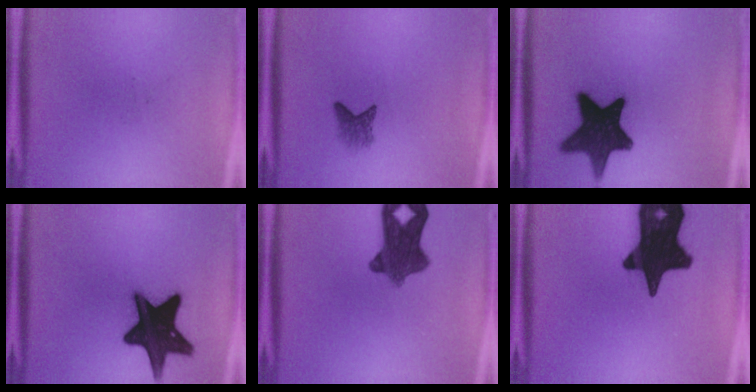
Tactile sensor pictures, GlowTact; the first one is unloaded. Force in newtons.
{"total": 2.3}
{"total": 15.5}
{"total": 18.3}
{"total": 9.4}
{"total": 19.9}